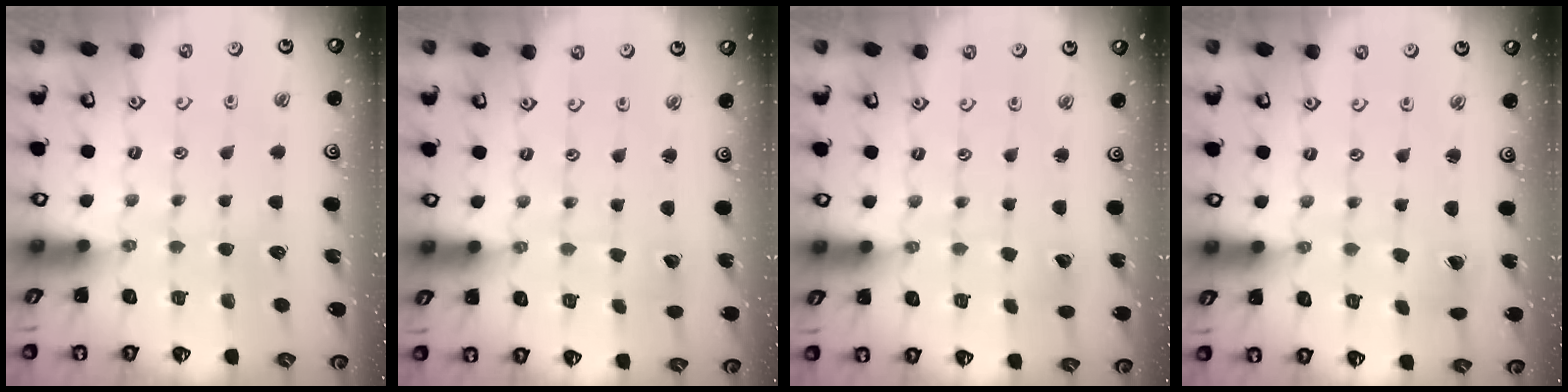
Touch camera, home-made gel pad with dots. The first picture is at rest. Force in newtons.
{"total": 1.5, "press": 1.5, "slide": 0.0}
{"total": 2.4, "press": 2.4, "slide": 0.2}
{"total": 3.5, "press": 3.4, "slide": 0.3}